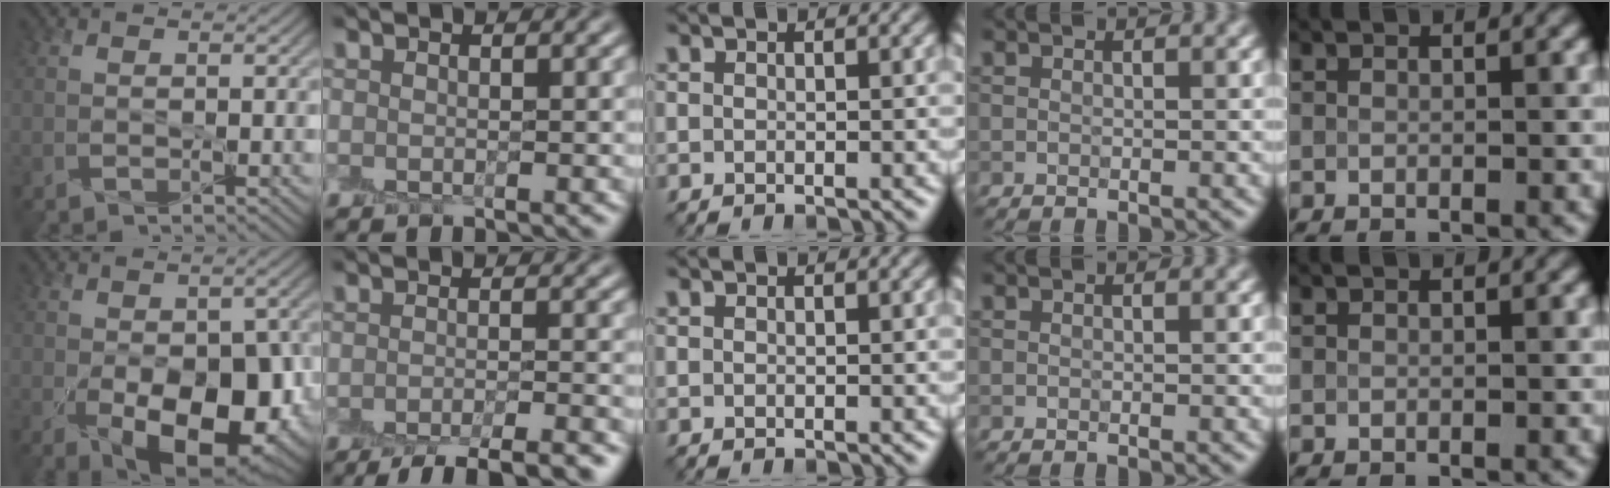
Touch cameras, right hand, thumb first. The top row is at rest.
{"thumb": {"total": 13.5, "force": [-4.1, 7.6, 10.4], "torque": [-0.148, -0.048, -0.045]}, "index": {"total": 6.4, "force": [-5.0, 1.3, 3.7], "torque": [-0.050, -0.009, -0.074]}}